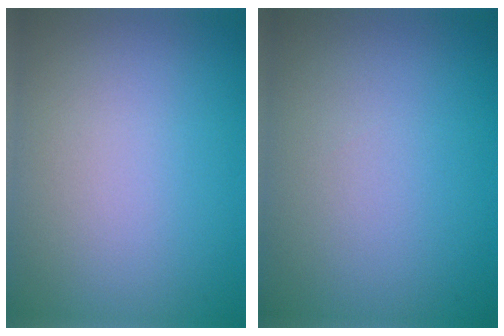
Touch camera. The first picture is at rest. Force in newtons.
{"total": 0.0}